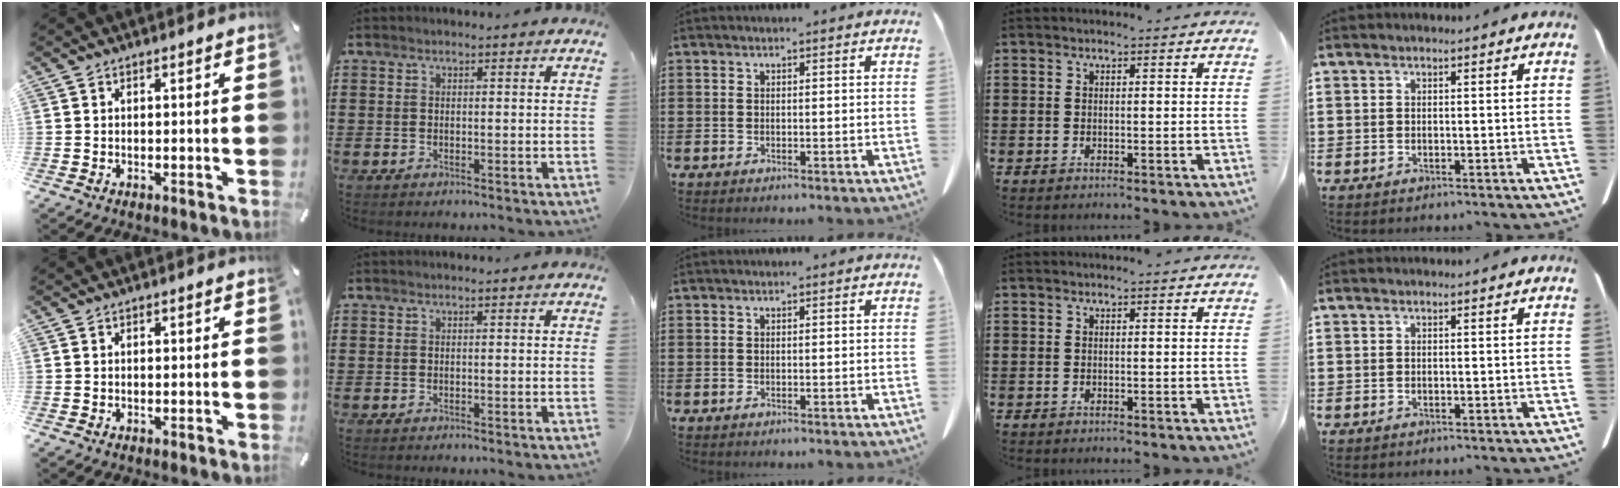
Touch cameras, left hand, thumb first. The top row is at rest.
{}